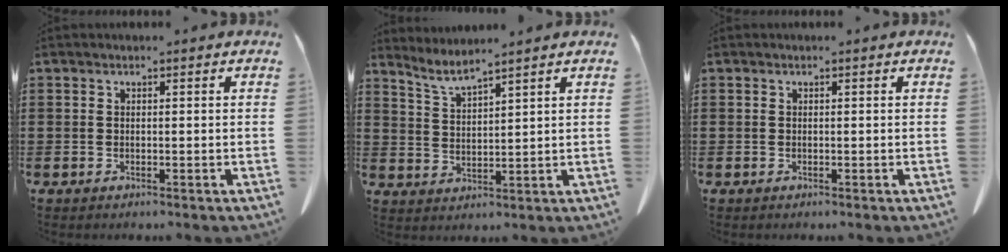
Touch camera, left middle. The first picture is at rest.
{"total": 4.1, "force": [3.5, -0.3, 2.0], "torque": [-0.052, -0.017, 0.063]}
{"total": 0.0}